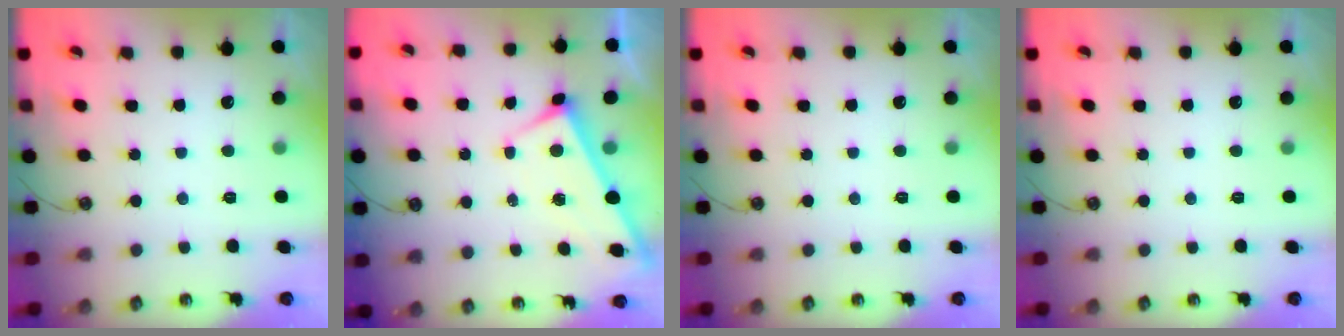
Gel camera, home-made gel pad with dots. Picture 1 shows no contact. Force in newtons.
{"total": 3.0, "press": 3.0, "slide": 0.1}
{"total": 0.0}
{"total": 0.0}